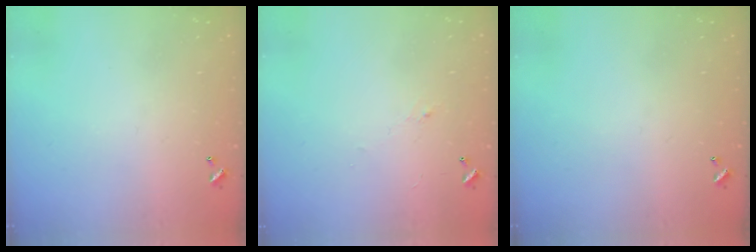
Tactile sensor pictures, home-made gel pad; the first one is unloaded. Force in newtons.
{"total": 1.0, "press": 0.8, "slide": 0.6}
{"total": 0.0}